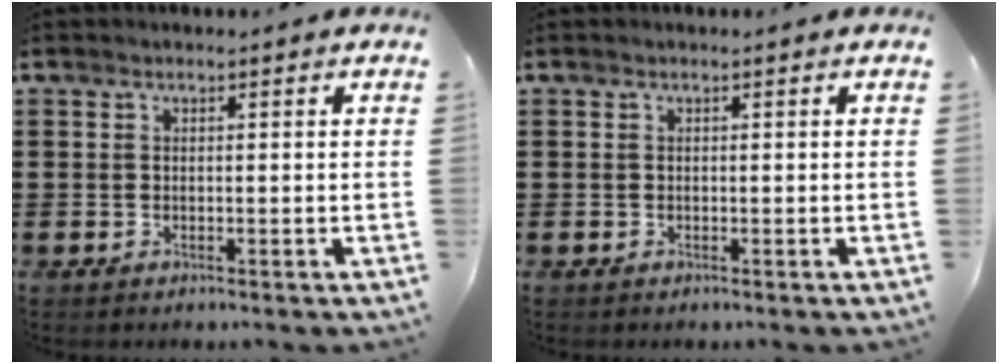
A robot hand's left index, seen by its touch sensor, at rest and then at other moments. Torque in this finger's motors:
{"motor_torque": [-0.02, 0.01, 0.00, 0.00]}